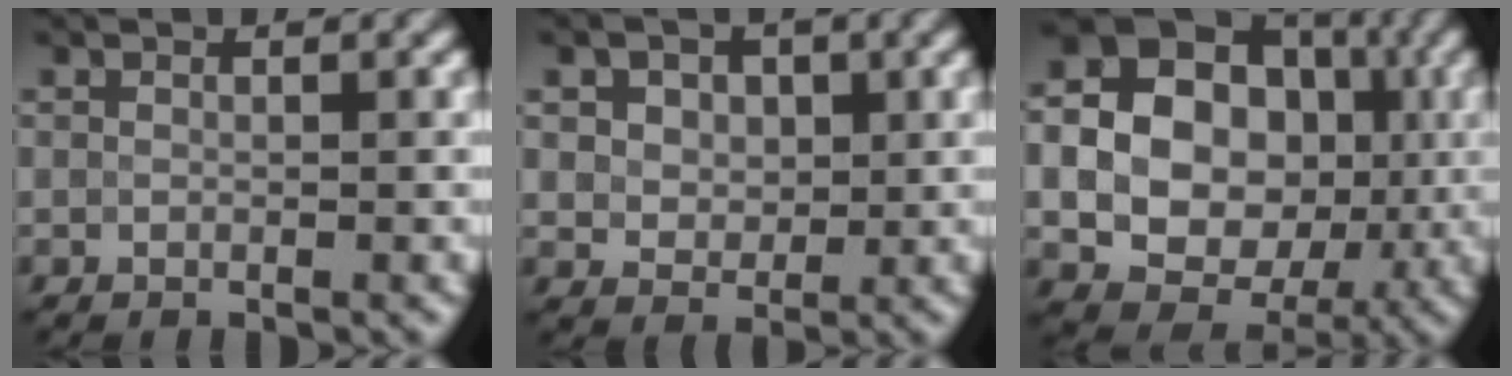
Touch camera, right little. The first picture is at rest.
{"total": 4.6, "force": [1.8, 3.5, 2.4], "torque": [-0.044, 0.015, 0.017]}
{"total": 16.0, "force": [0.4, 13.5, 8.6], "torque": [-0.156, 0.011, -0.001]}